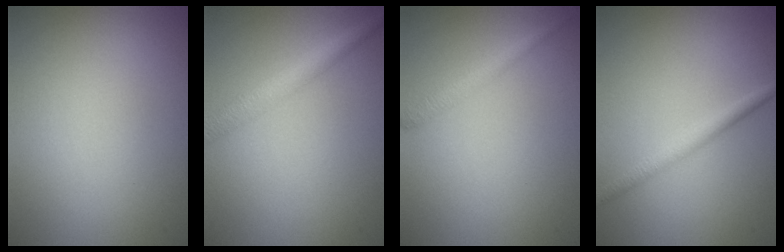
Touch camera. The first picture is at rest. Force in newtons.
{"total": 2.9, "press": 2.9, "slide": 0.1}
{"total": 1.4, "press": 1.4, "slide": 0.0}
{"total": 2.0, "press": 2.0, "slide": 0.0}